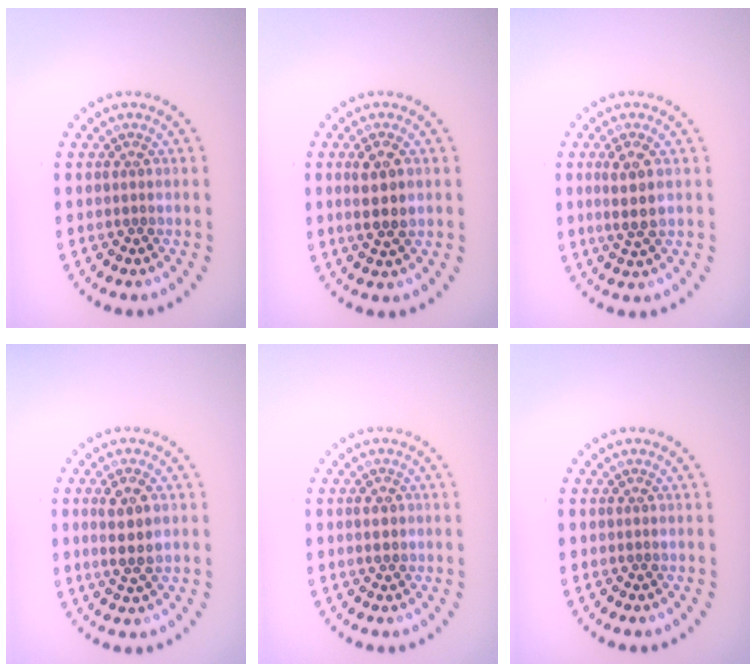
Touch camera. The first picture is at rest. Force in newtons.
{"total": 2.6, "press": 2.6, "slide": 0.6}
{"total": 2.4, "press": 2.2, "slide": 1.0}
{"total": 2.9, "press": 2.7, "slide": 0.8}
{"total": 1.5, "press": 1.5, "slide": 0.0}
{"total": 0.0}